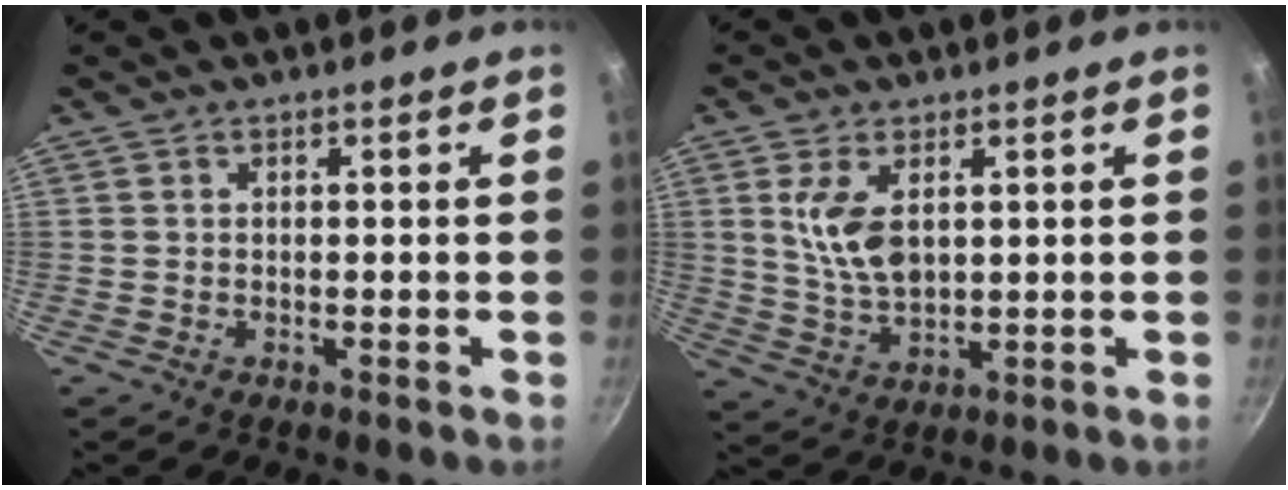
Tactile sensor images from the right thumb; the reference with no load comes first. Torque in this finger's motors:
{"motor_torque": [-0.55, 0.84, 0.91, 0.21, 0.09]}